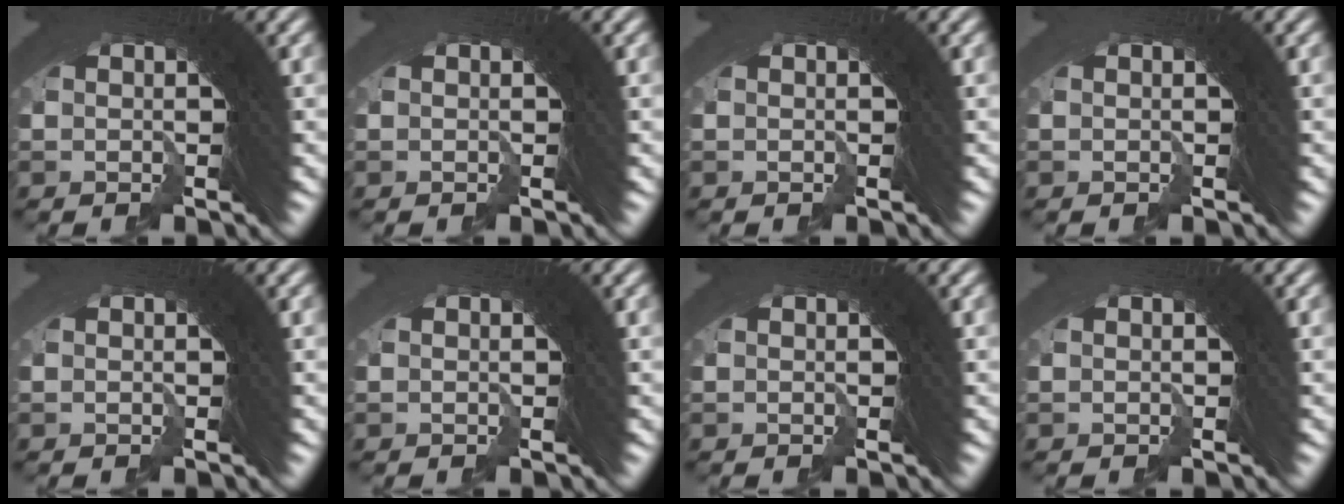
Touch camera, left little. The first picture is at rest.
{"total": 0.9, "force": [-0.2, -0.5, -0.7], "torque": [0.012, -0.001, -0.003]}
{"total": 0.7, "force": [-0.2, -0.3, -0.6], "torque": [0.011, -0.001, -0.002]}
{"total": 1.2, "force": [-0.3, -0.7, -1.0], "torque": [0.017, -0.001, -0.004]}
{"total": 1.0, "force": [-0.2, -0.5, -0.9], "torque": [0.016, 0.000, -0.003]}
{"total": 1.1, "force": [-0.2, -0.5, -0.9], "torque": [0.016, -0.001, -0.004]}
{"total": 0.0}
{"total": 1.0, "force": [-0.2, -0.5, -0.9], "torque": [0.014, -0.001, -0.004]}